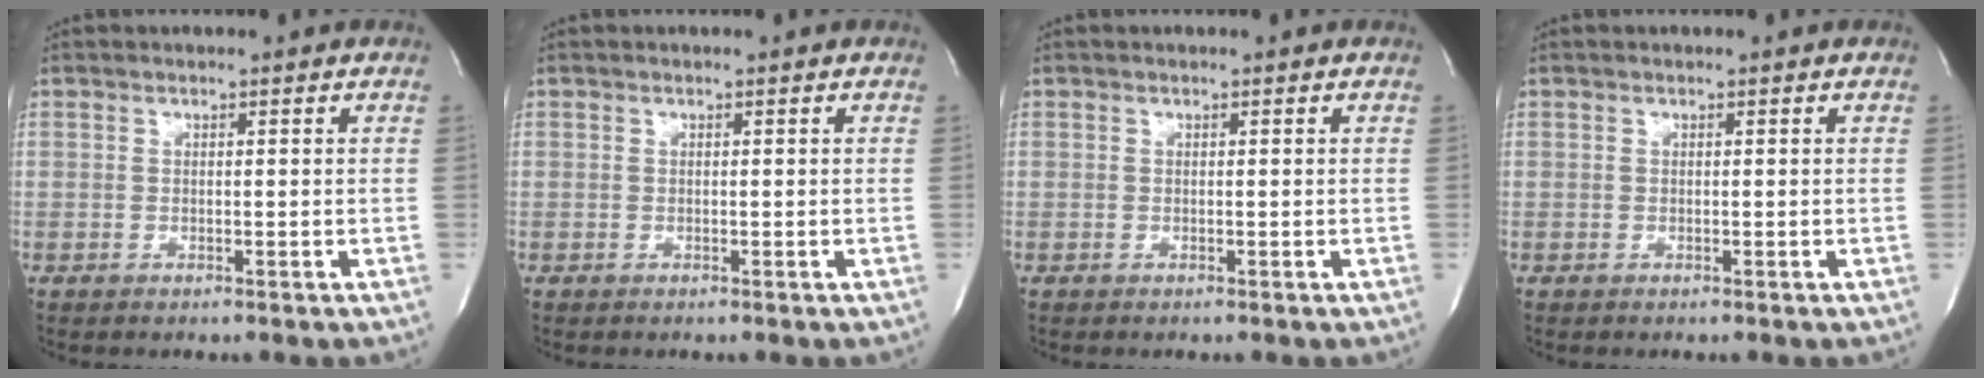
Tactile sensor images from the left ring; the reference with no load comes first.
{"total": 0.0}
{"total": 0.0}
{"total": 0.0}